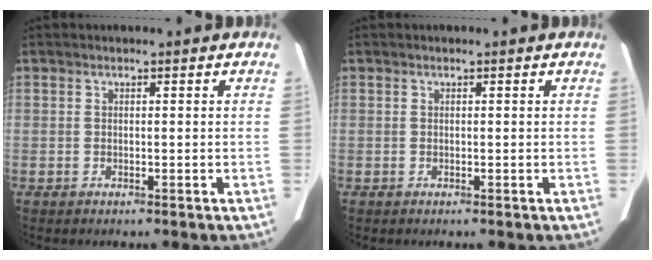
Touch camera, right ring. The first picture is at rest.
{"total": 0.0}